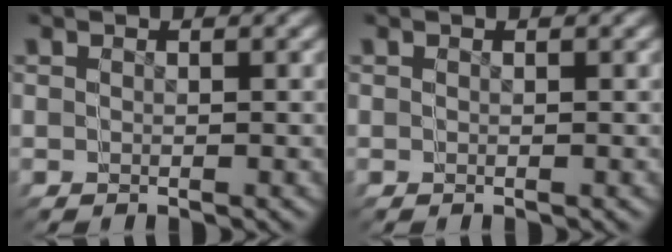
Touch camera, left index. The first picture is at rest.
{"total": 0.0}